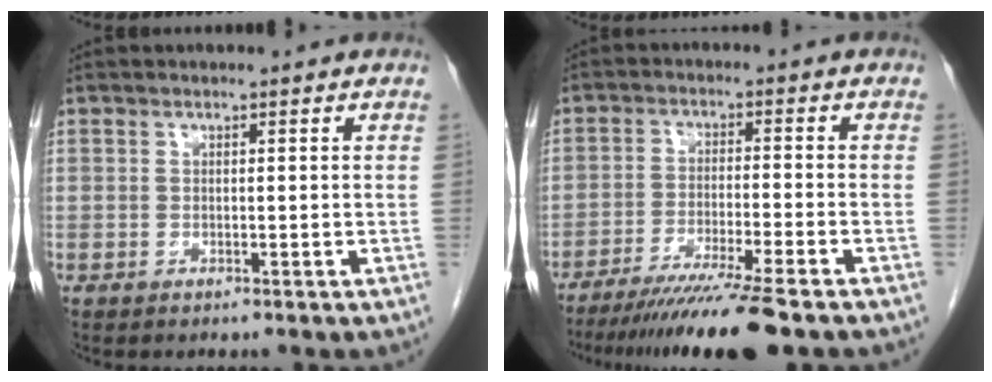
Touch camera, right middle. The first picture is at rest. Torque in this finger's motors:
{"motor_torque": [1.09, -1.05, 0.21, 0.09]}